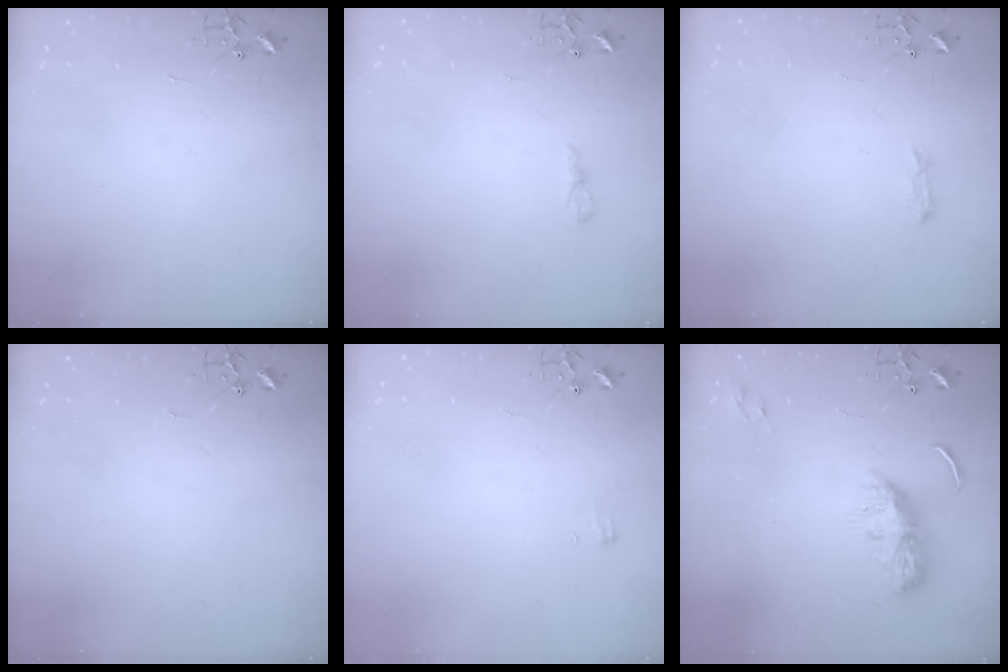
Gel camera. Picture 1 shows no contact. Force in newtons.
{"total": 5.7, "press": 5.7, "slide": 0.3}
{"total": 4.0, "press": 4.0, "slide": 0.6}
{"total": 0.0}
{"total": 4.7, "press": 4.7, "slide": 0.5}
{"total": 9.4, "press": 9.4, "slide": 0.4}